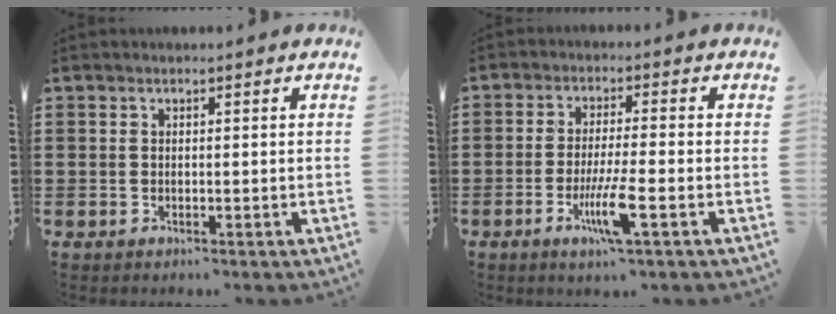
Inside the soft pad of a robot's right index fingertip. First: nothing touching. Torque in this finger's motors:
{"motor_torque": [1.56, 0.58, 0.49, 0.15]}